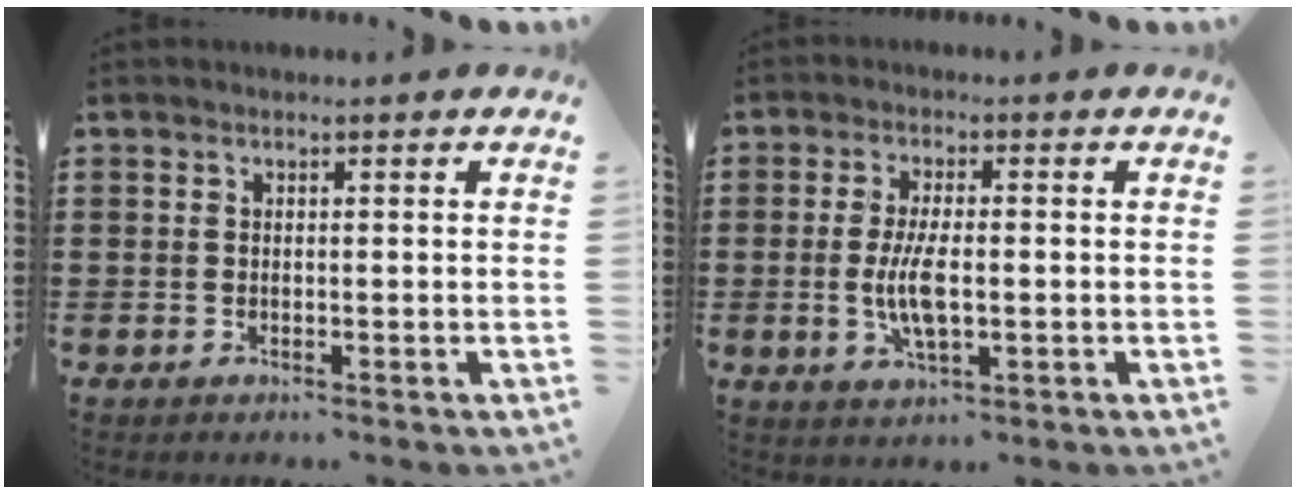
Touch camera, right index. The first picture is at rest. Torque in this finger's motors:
{"motor_torque": [1.54, 0.60, 0.22, 0.13]}